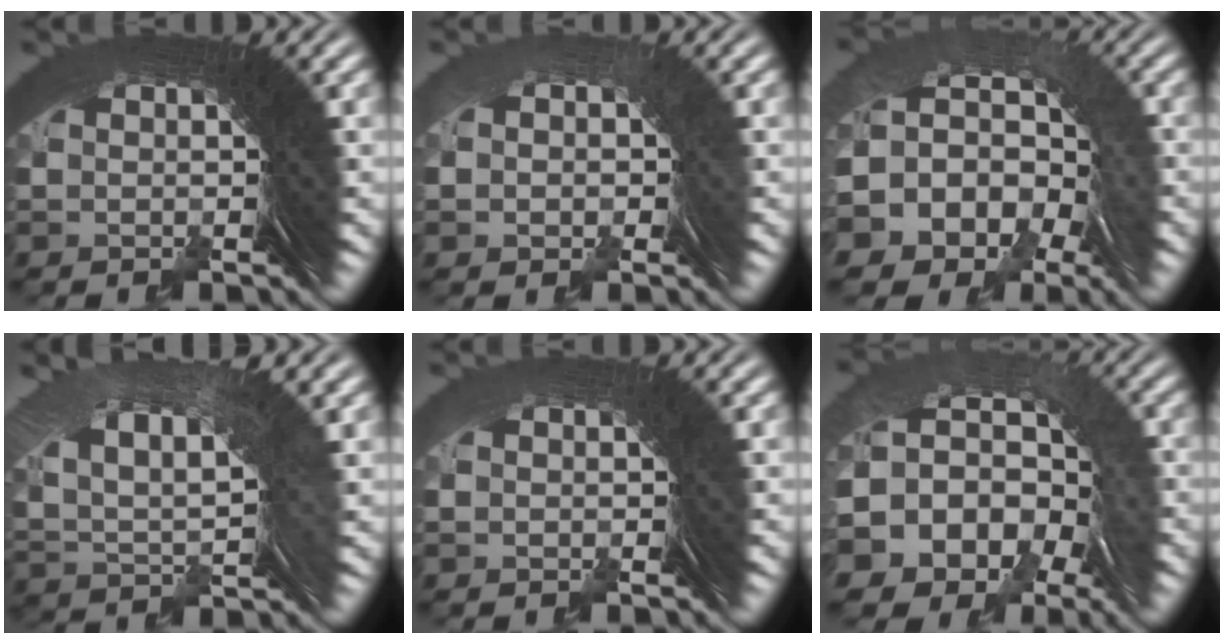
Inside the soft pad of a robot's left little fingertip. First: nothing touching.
{"total": 0.7, "force": [-0.5, 0.6, 0.0], "torque": [0.001, 0.008, -0.011]}
{"total": 12.1, "force": [-1.4, 9.6, 7.3], "torque": [-0.168, -0.033, -0.019]}
{"total": 6.9, "force": [2.4, 3.7, 5.3], "torque": [-0.095, 0.006, 0.039]}
{"total": 0.9, "force": [-0.7, -0.4, -0.5], "torque": [0.017, 0.005, -0.010]}
{"total": 13.5, "force": [-1.7, 10.5, 8.4], "torque": [-0.181, -0.036, -0.024]}